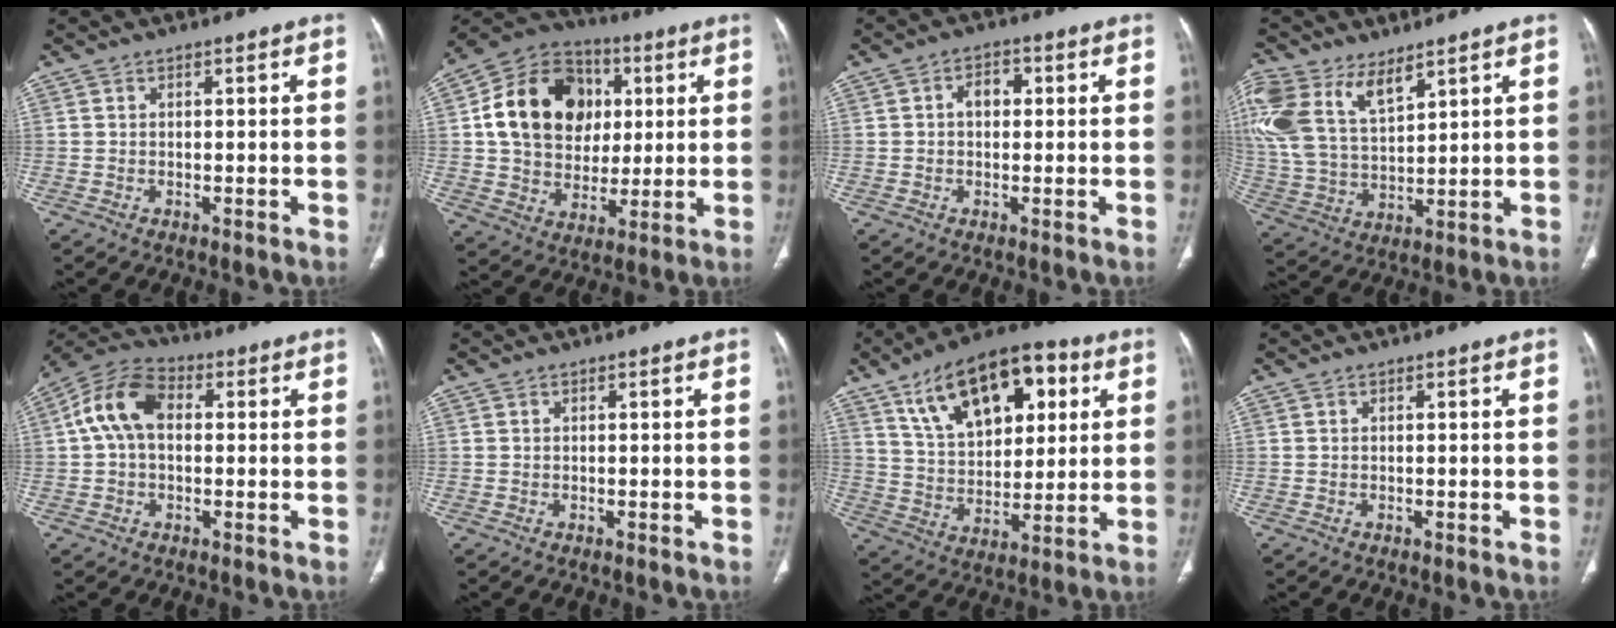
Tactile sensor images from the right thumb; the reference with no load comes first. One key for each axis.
{"total": 19.6, "fx": 3.7, "fy": 15.8, "fz": 11.1, "tx": -0.166, "ty": 0.013, "tz": 0.065}
{"total": 3.7, "fx": 0.4, "fy": 2.6, "fz": 2.5, "tx": -0.029, "ty": 0.013, "tz": 0.002}
{"total": 17.6, "fx": 9.8, "fy": 9.4, "fz": 11.2, "tx": -0.251, "ty": -0.015, "tz": 0.202}
{"total": 10.7, "fx": 1.3, "fy": 7.1, "fz": 7.9, "tx": -0.152, "ty": 0.031, "tz": 0.015}
{"total": 0.0}
{"total": 20.8, "fx": 9.1, "fy": 11.1, "fz": 15.0, "tx": -0.200, "ty": -0.015, "tz": 0.154}
{"total": 0.0}